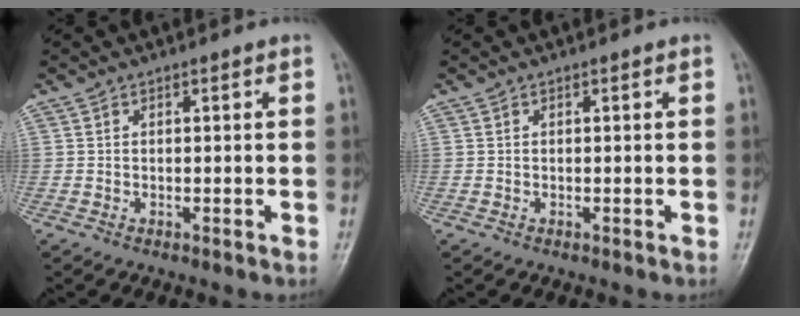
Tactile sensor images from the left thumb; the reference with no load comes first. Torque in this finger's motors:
{"motor_torque": [0.08, -0.04, -0.04, -0.08, 0.00]}